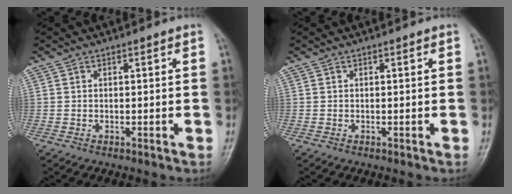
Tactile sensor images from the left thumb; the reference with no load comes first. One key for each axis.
{"total": 0.0}